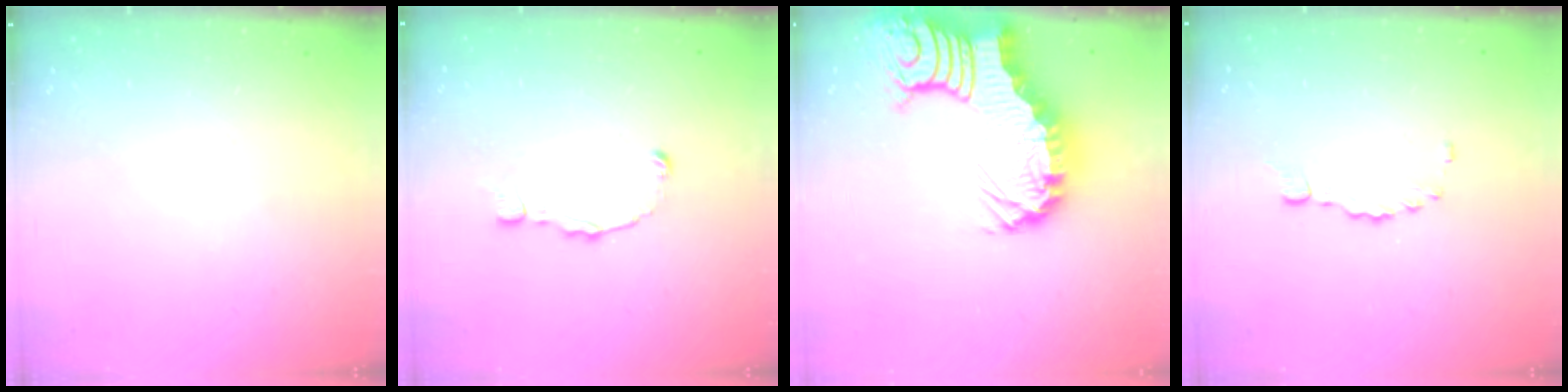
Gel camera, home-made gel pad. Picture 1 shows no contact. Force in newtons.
{"total": 1.8, "press": 1.8, "slide": 0.1}
{"total": 9.1, "press": 9.1, "slide": 1.1}
{"total": 1.3, "press": 1.3, "slide": 0.3}